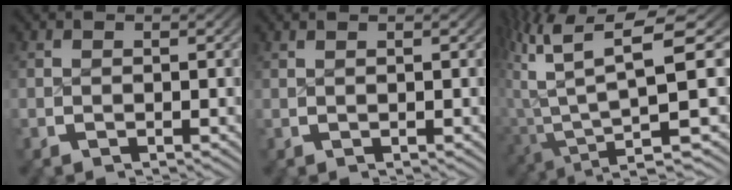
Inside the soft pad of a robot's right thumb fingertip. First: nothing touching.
{"total": 0.8, "force": [0.5, -0.3, 0.6], "torque": [-0.010, 0.004, 0.010]}
{"total": 13.2, "force": [-0.3, 6.5, 11.4], "torque": [-0.199, -0.023, 0.012]}